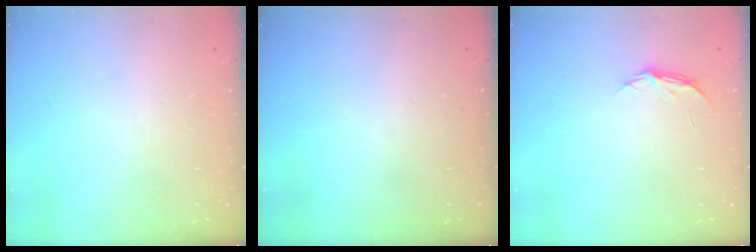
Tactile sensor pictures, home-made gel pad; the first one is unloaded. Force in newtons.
{"total": 0.0}
{"total": 4.5, "press": 4.5, "slide": 0.5}